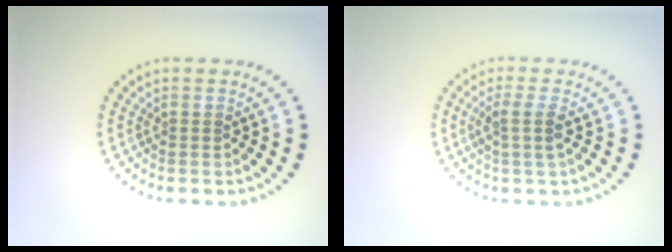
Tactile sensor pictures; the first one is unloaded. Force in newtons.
{"total": 1.9, "press": 1.6, "slide": 1.1}